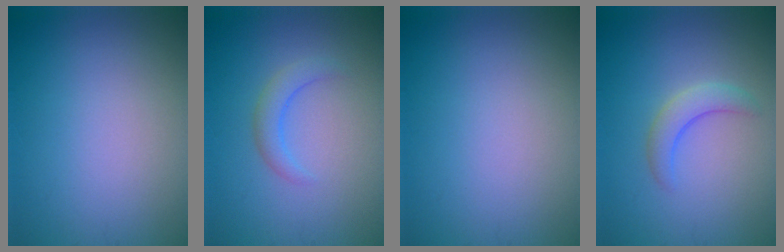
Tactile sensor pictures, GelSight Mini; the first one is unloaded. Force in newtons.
{"total": 1.9, "press": 1.9, "slide": 0.3}
{"total": 0.0}
{"total": 2.4, "press": 2.4, "slide": 0.3}